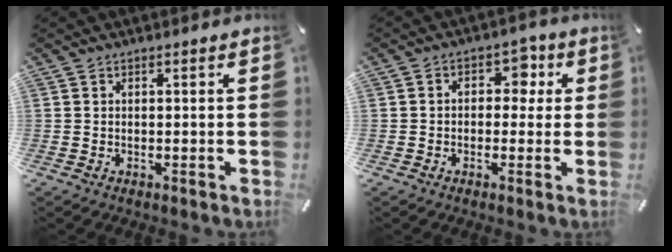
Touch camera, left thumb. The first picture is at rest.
{"total": 5.5, "force": [0.5, 4.2, 3.5], "torque": [-0.035, 0.002, -0.002]}